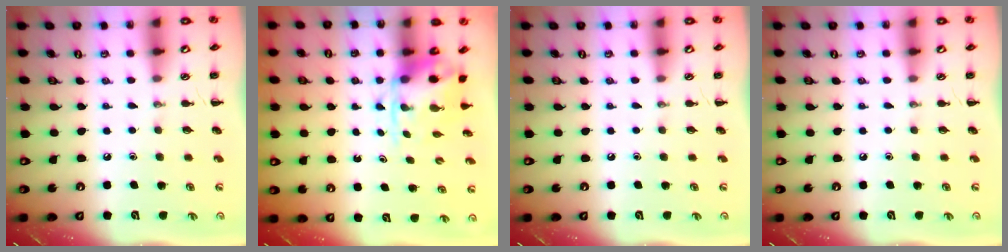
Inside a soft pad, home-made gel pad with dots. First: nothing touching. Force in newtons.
{"total": 3.9, "press": 3.8, "slide": 0.9}
{"total": 0.0}
{"total": 0.0}